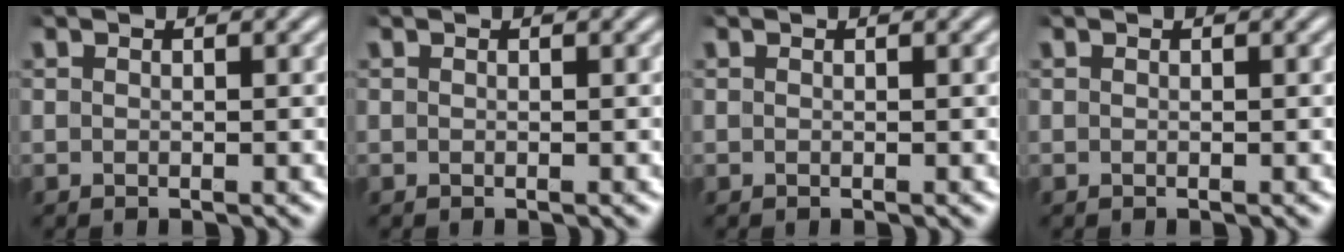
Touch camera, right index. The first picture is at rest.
{"total": 0.0}
{"total": 0.0}
{"total": 0.0}